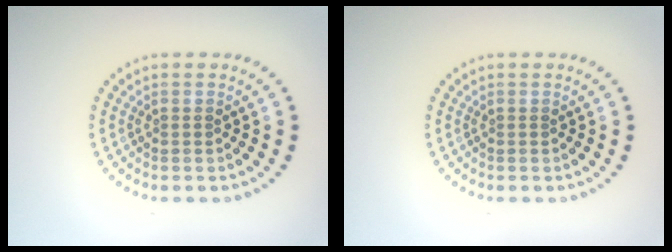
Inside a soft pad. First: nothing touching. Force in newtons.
{"total": 0.0}